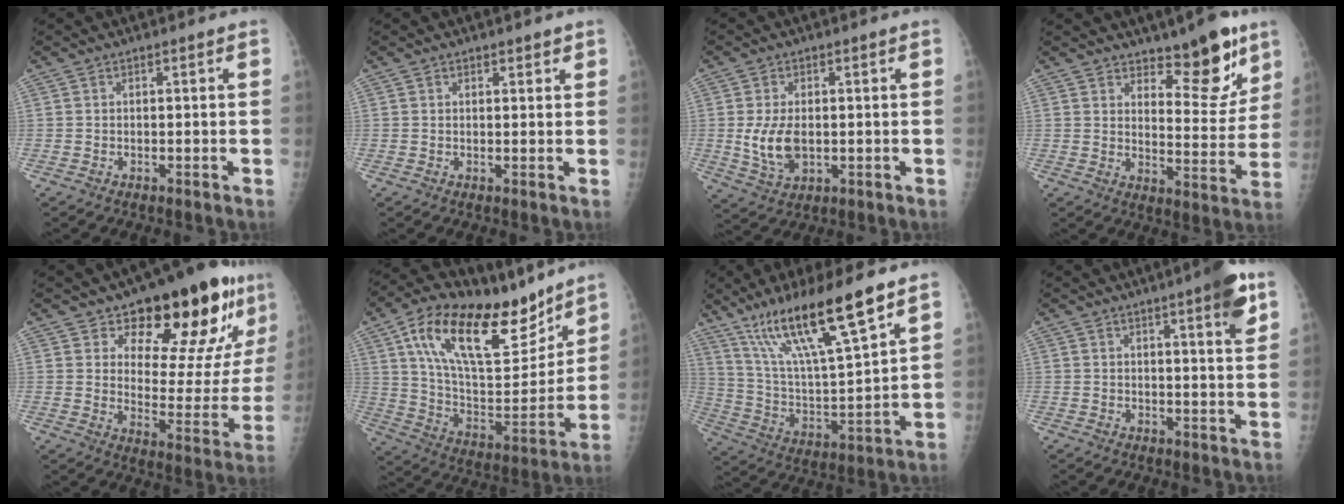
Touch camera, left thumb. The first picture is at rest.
{"total": 1.3, "force": [1.0, 0.7, 0.6], "torque": [0.003, -0.006, 0.011]}
{"total": 7.5, "force": [-0.2, 4.5, 6.0], "torque": [-0.114, -0.007, 0.004]}
{"total": 11.8, "force": [8.1, 4.7, 7.2], "torque": [-0.058, -0.063, 0.126]}
{"total": 22.1, "force": [14.1, 8.8, 14.5], "torque": [-0.145, -0.086, 0.201]}
{"total": 26.3, "force": [15.7, 11.4, 17.8], "torque": [-0.266, -0.043, 0.272]}
{"total": 20.9, "force": [13.5, 3.0, 15.6], "torque": [-0.274, -0.049, 0.252]}
{"total": 7.3, "force": [3.9, 0.9, 6.1], "torque": [-0.078, -0.017, 0.049]}